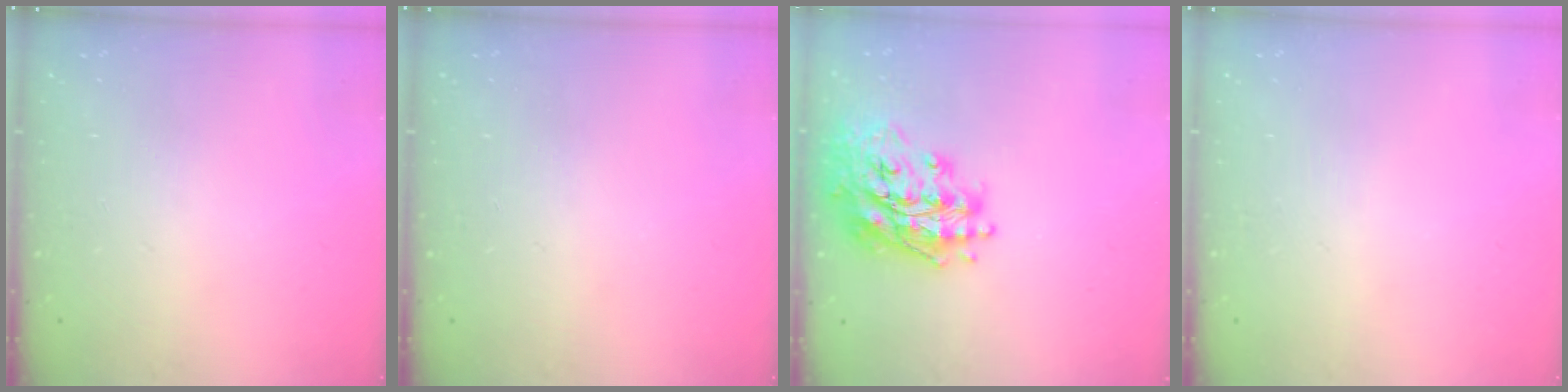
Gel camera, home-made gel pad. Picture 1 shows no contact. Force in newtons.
{"total": 0.0}
{"total": 19.9, "press": 19.8, "slide": 2.1}
{"total": 0.0}